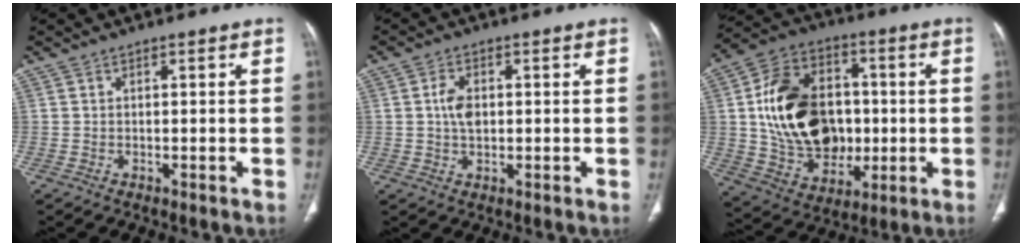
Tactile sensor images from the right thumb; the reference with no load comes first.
{"total": 4.2, "force": [0.4, 2.6, 3.2], "torque": [-0.059, 0.003, 0.007]}
{"total": 22.2, "force": [0.7, 16.2, 15.2], "torque": [-0.232, 0.013, 0.028]}